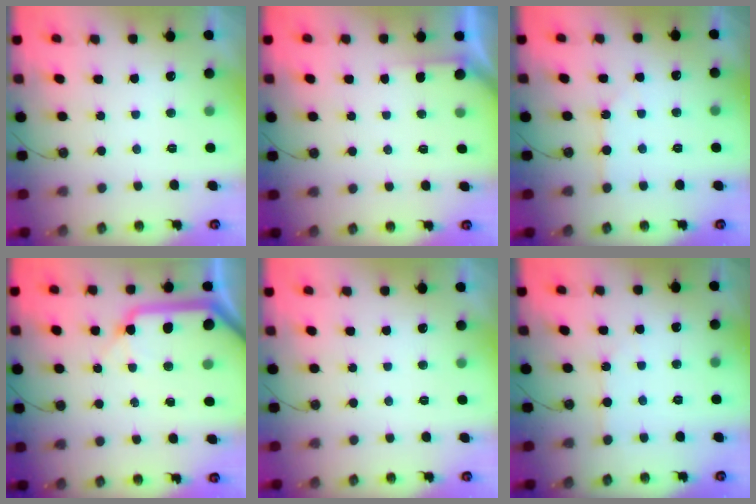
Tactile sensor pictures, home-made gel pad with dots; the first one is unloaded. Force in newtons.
{"total": 1.5, "press": 1.5, "slide": 0.2}
{"total": 2.1, "press": 2.1, "slide": 0.4}
{"total": 16.5, "press": 16.4, "slide": 1.9}
{"total": 0.0}
{"total": 2.7, "press": 2.7, "slide": 0.5}